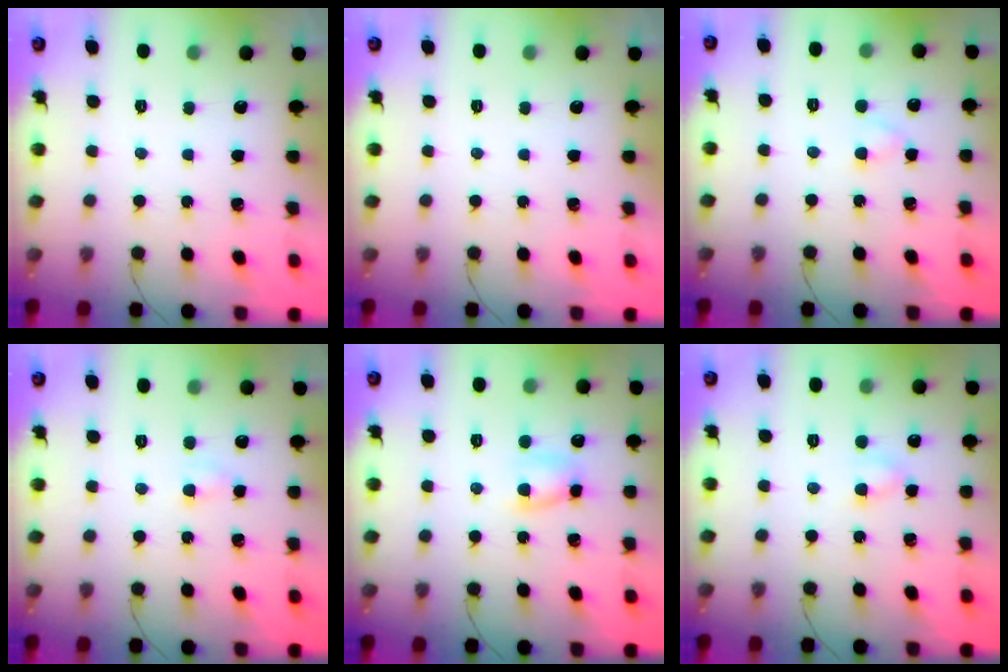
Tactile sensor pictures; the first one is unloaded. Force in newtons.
{"total": 0.0}
{"total": 2.2, "press": 1.9, "slide": 1.1}
{"total": 2.9, "press": 2.7, "slide": 1.0}
{"total": 5.3, "press": 5.2, "slide": 0.7}
{"total": 3.3, "press": 3.0, "slide": 1.2}